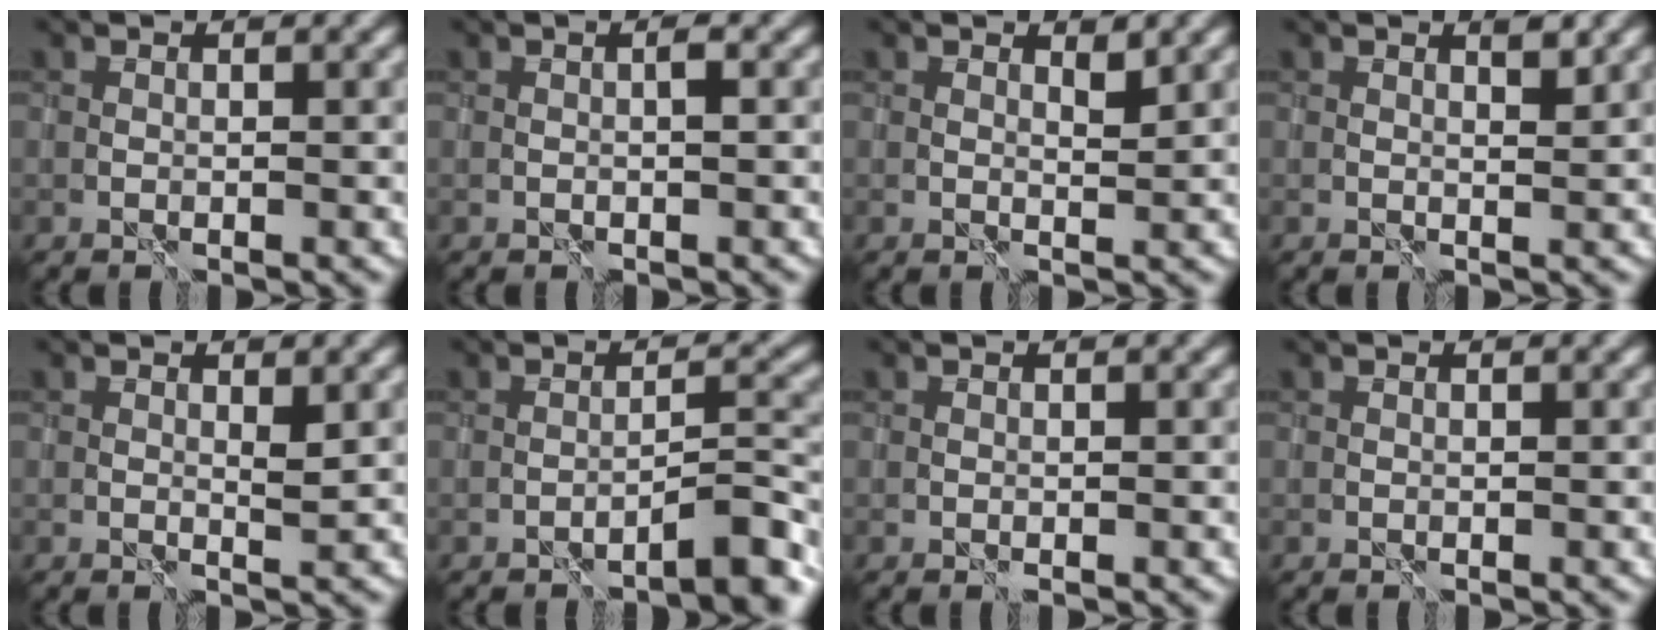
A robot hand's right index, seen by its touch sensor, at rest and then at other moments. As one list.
[{"total": 0.9, "force": [0.0, 0.1, 0.9], "torque": [-0.016, 0.003, 0.001]}, {"total": 0.9, "force": [0.7, 0.2, 0.5], "torque": [-0.008, -0.003, 0.013]}, {"total": 1.1, "force": [0.8, 0.2, 0.7], "torque": [-0.009, -0.001, 0.013]}, {"total": 0.9, "force": [0.3, 0.2, 0.8], "torque": [-0.013, -0.003, 0.007]}, {"total": 4.0, "force": [-2.9, 0.6, 2.7], "torque": [-0.029, 0.016, -0.046]}, {"total": 0.0}, {"total": 0.0}]